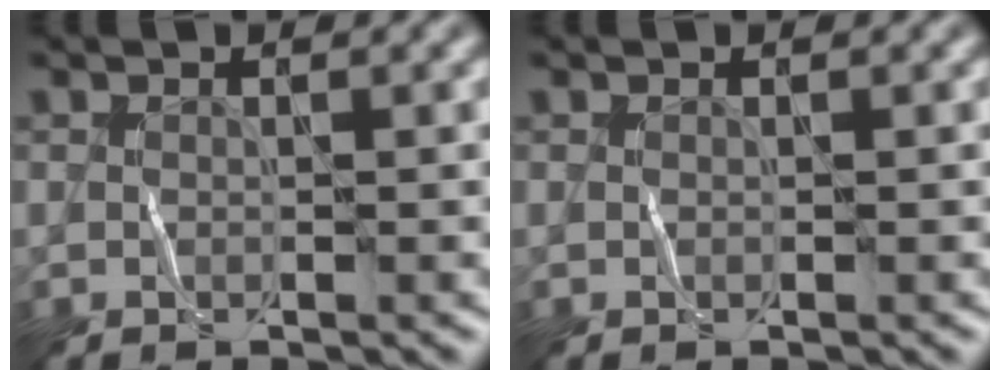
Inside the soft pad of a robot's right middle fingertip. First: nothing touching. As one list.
[{"total": 0.0}]